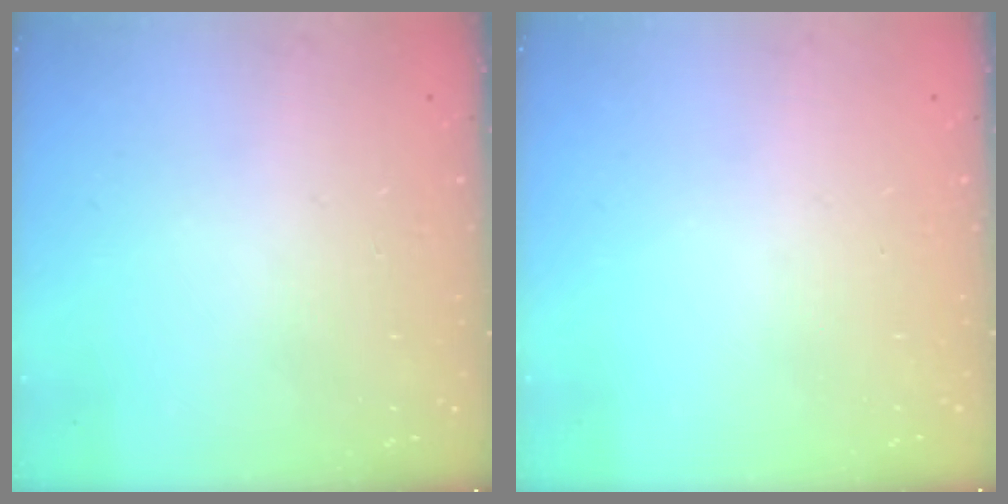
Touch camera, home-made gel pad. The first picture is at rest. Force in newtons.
{"total": 0.0}